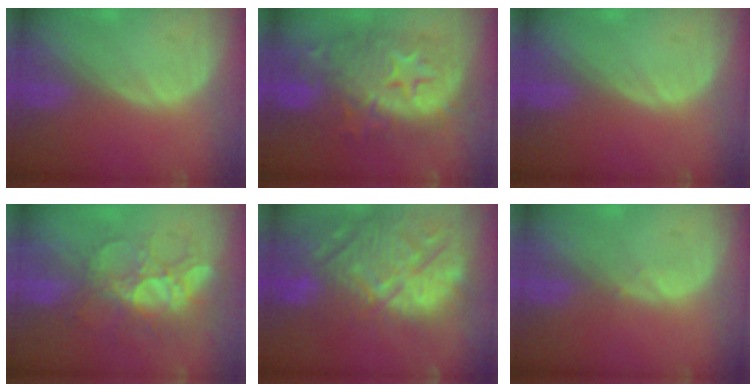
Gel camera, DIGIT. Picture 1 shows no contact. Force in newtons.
{"total": 12.6, "press": 12.6, "slide": 1.1}
{"total": 0.0}
{"total": 9.8, "press": 8.6, "slide": 4.8}
{"total": 15.3, "press": 13.0, "slide": 8.1}
{"total": 0.5, "press": 0.5, "slide": 0.2}